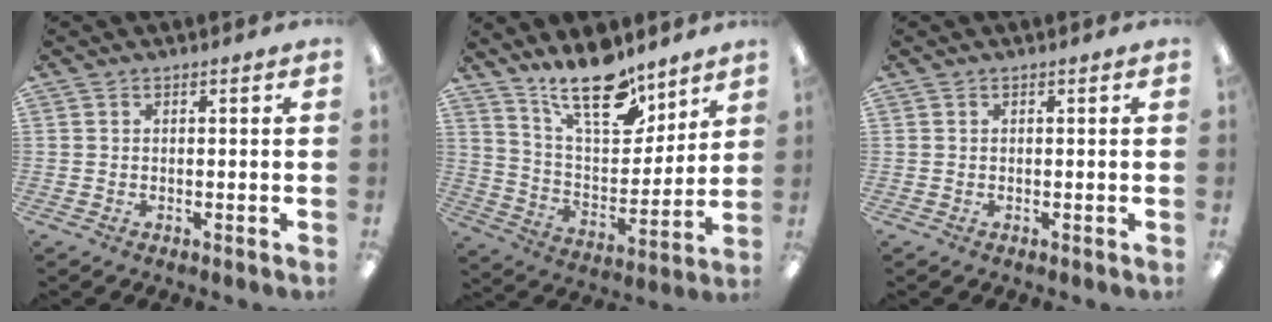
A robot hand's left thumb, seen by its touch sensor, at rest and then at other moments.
{"total": 18.8, "force": [13.9, 7.5, 10.2], "torque": [-0.178, -0.080, 0.242]}
{"total": 0.0}